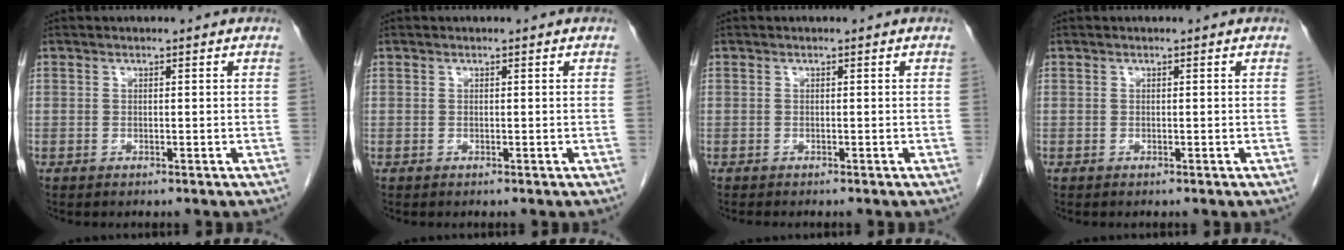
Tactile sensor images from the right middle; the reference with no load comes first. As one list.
[{"total": 0.0}, {"total": 0.8, "force": [-0.8, 0.1, 0.3], "torque": [-0.006, -0.001, -0.012]}, {"total": 0.0}]